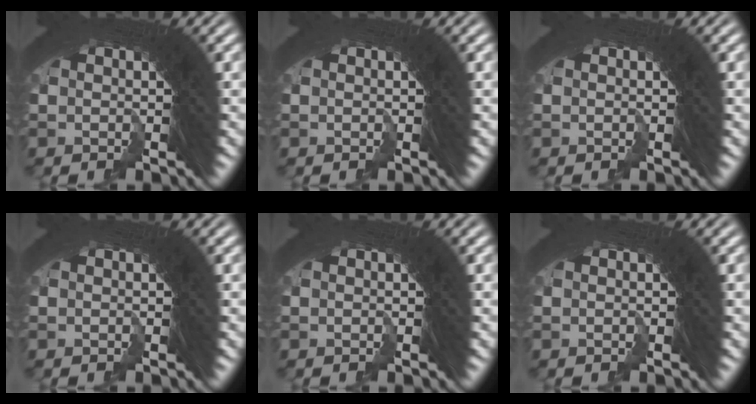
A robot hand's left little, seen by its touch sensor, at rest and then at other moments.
{"total": 0.0}
{"total": 0.0}
{"total": 0.0}
{"total": 0.0}
{"total": 0.0}